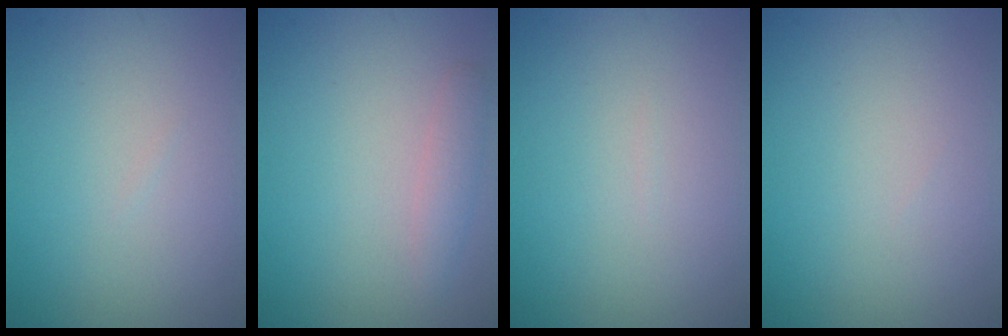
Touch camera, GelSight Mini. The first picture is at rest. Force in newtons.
{"total": 1.5, "press": 1.5, "slide": 0.0}
{"total": 0.0}
{"total": 0.0}